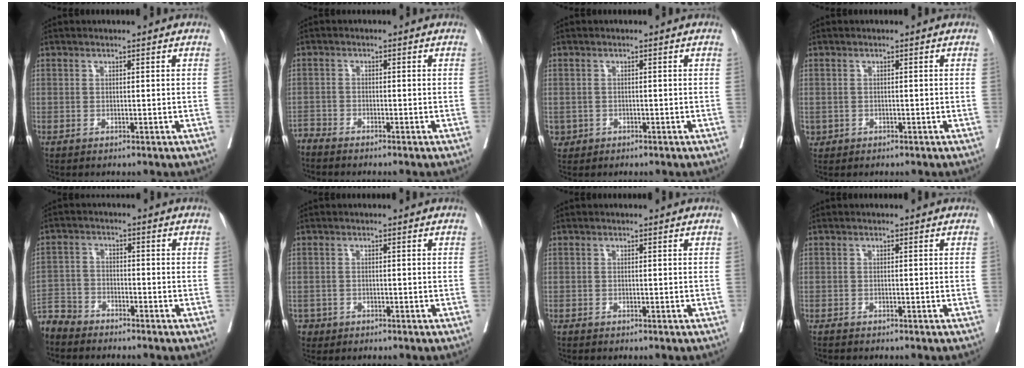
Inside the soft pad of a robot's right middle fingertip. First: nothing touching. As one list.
[{"total": 2.2, "force": [-2.1, -0.2, -0.3], "torque": [0.013, -0.006, -0.043]}, {"total": 1.6, "force": [-0.5, 1.5, 0.1], "torque": [0.000, 0.007, -0.004]}, {"total": 1.1, "force": [-0.3, 1.0, 0.1], "torque": [-0.001, 0.005, 0.001]}, {"total": 5.1, "force": [-4.9, 1.3, -0.3], "torque": [0.010, -0.005, -0.101]}, {"total": 1.9, "force": [-1.4, 1.3, -0.1], "torque": [-0.002, 0.006, -0.025]}, {"total": 0.8, "force": [-0.8, 0.1, 0.1], "torque": [-0.005, 0.000, -0.016]}, {"total": 2.1, "force": [-2.0, -0.1, 0.8], "torque": [-0.011, -0.001, -0.030]}]